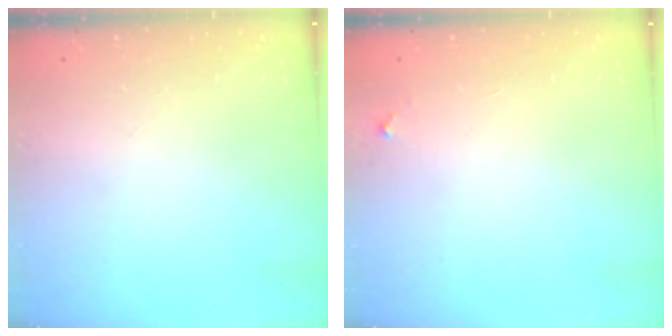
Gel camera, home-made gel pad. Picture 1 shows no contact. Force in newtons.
{"total": 3.3, "press": 3.2, "slide": 0.3}